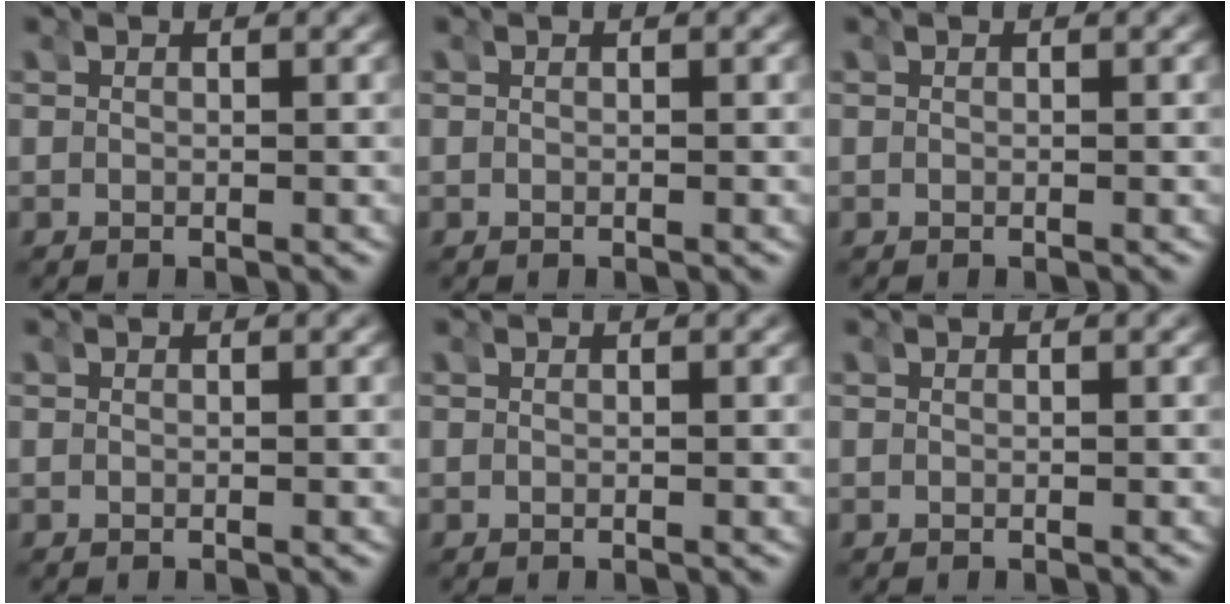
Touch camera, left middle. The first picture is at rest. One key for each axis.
{"total": 0.0}
{"total": 0.0}
{"total": 0.0}
{"total": 0.0}
{"total": 0.0}